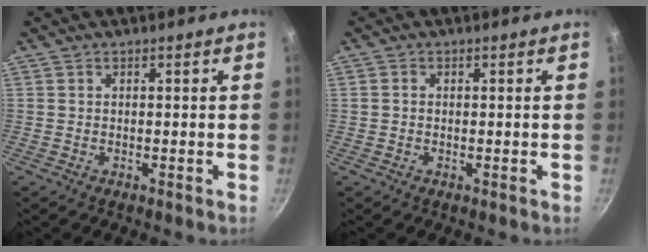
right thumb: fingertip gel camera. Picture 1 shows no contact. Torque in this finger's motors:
{"motor_torque": [-0.19, -0.21, -0.01, 0.19, 0.05]}